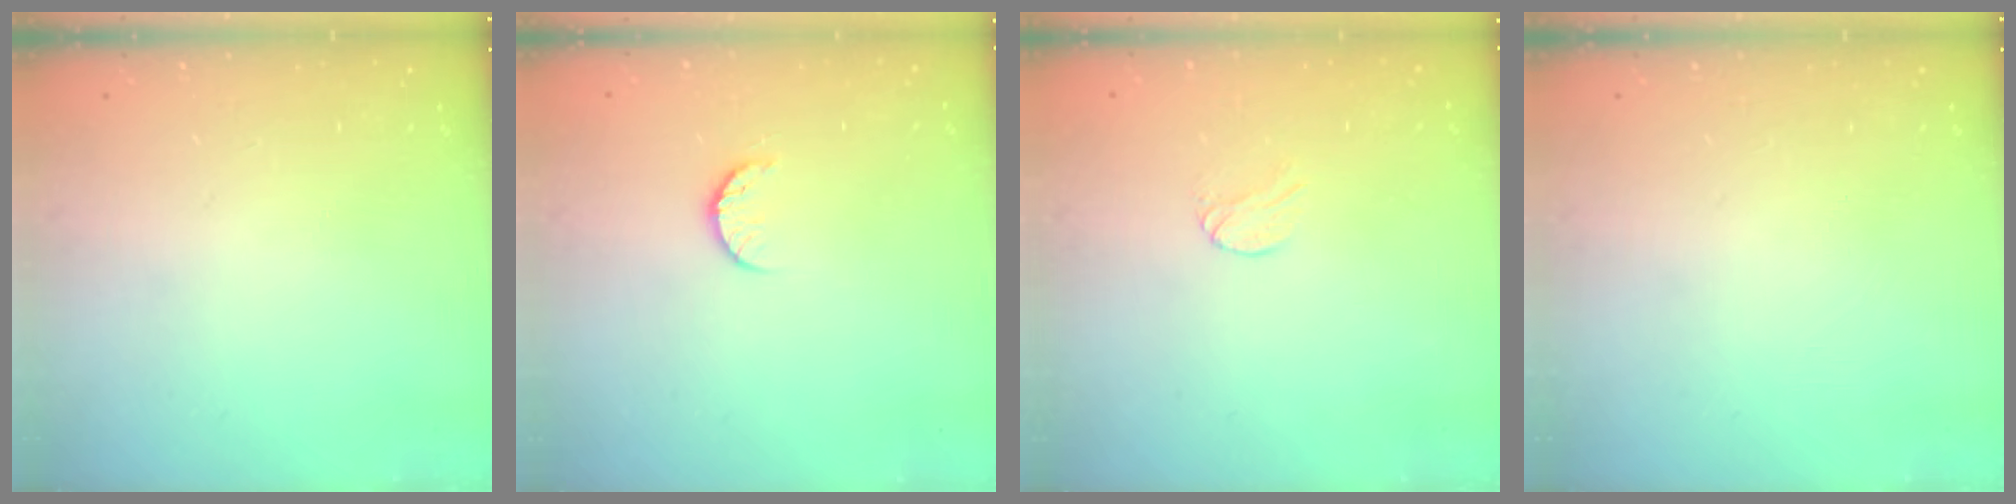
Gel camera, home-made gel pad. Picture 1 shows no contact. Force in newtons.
{"total": 6.7, "press": 6.6, "slide": 0.7}
{"total": 3.6, "press": 3.6, "slide": 0.3}
{"total": 0.0}